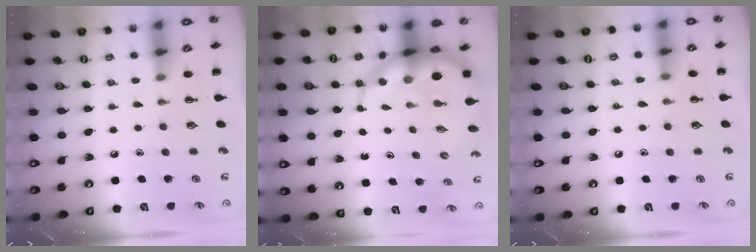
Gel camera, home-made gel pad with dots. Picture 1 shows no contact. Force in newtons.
{"total": 10.7, "press": 10.3, "slide": 2.9}
{"total": 6.6, "press": 6.2, "slide": 2.1}